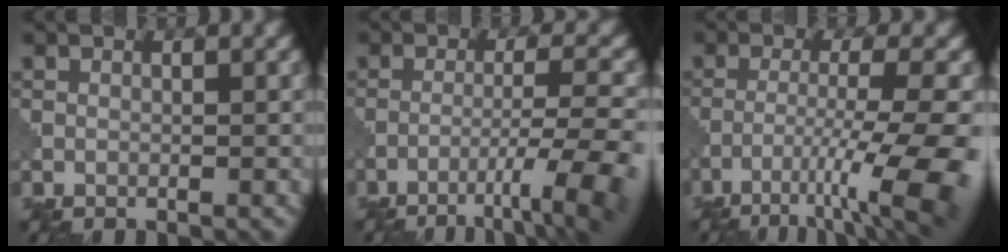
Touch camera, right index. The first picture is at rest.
{"total": 7.6, "force": [-4.3, 1.0, 6.2], "torque": [-0.092, 0.008, -0.063]}
{"total": 10.1, "force": [-5.2, 1.7, 8.5], "torque": [-0.135, -0.006, -0.076]}